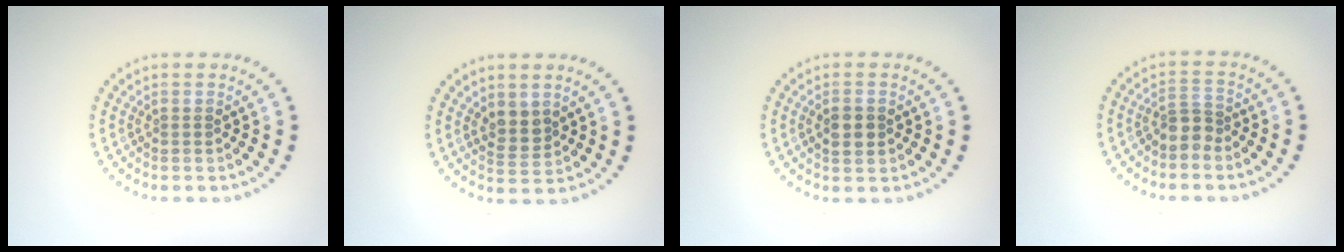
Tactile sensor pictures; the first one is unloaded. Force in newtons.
{"total": 2.2, "press": 1.9, "slide": 1.1}
{"total": 2.0, "press": 2.0, "slide": 0.1}
{"total": 2.2, "press": 1.7, "slide": 1.3}